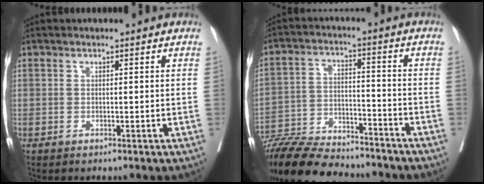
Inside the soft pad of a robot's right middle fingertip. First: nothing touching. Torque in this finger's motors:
{"motor_torque": [1.06, -1.08, 0.23, 0.11]}